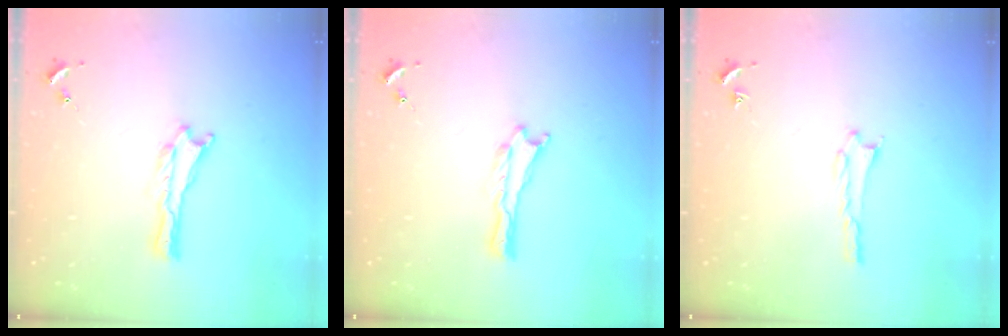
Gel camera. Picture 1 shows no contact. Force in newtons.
{"total": 0.0}
{"total": 1.4, "press": 1.4, "slide": 0.2}